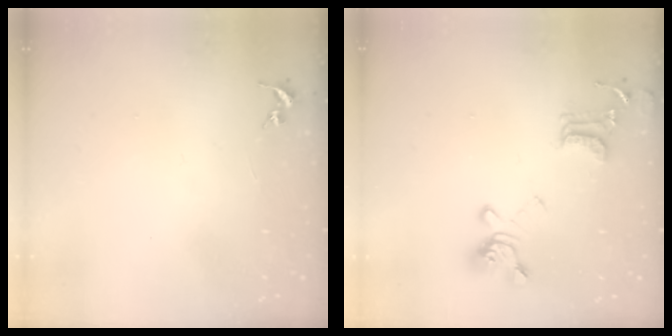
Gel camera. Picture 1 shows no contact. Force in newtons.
{"total": 16.4, "press": 16.3, "slide": 1.5}